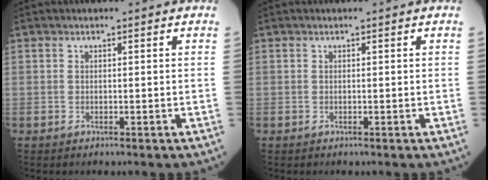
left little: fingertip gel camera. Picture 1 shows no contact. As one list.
[{"total": 0.0}]